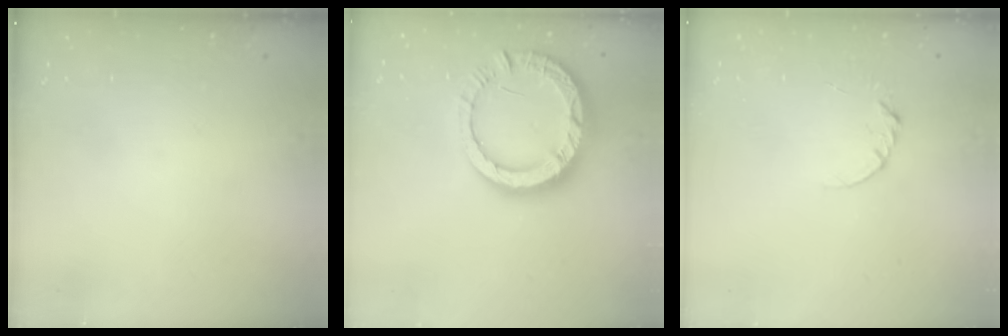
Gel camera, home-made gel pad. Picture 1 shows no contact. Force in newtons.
{"total": 12.5, "press": 12.4, "slide": 0.9}
{"total": 3.4, "press": 3.4, "slide": 0.4}